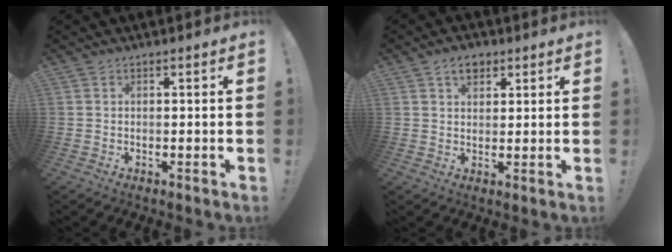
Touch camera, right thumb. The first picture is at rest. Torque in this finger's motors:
{"motor_torque": [-0.56, 0.61, 0.15, -0.05, -0.02]}